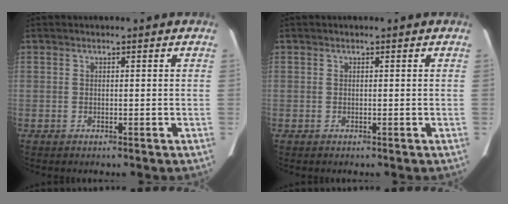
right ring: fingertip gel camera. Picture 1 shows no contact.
{"total": 0.0}